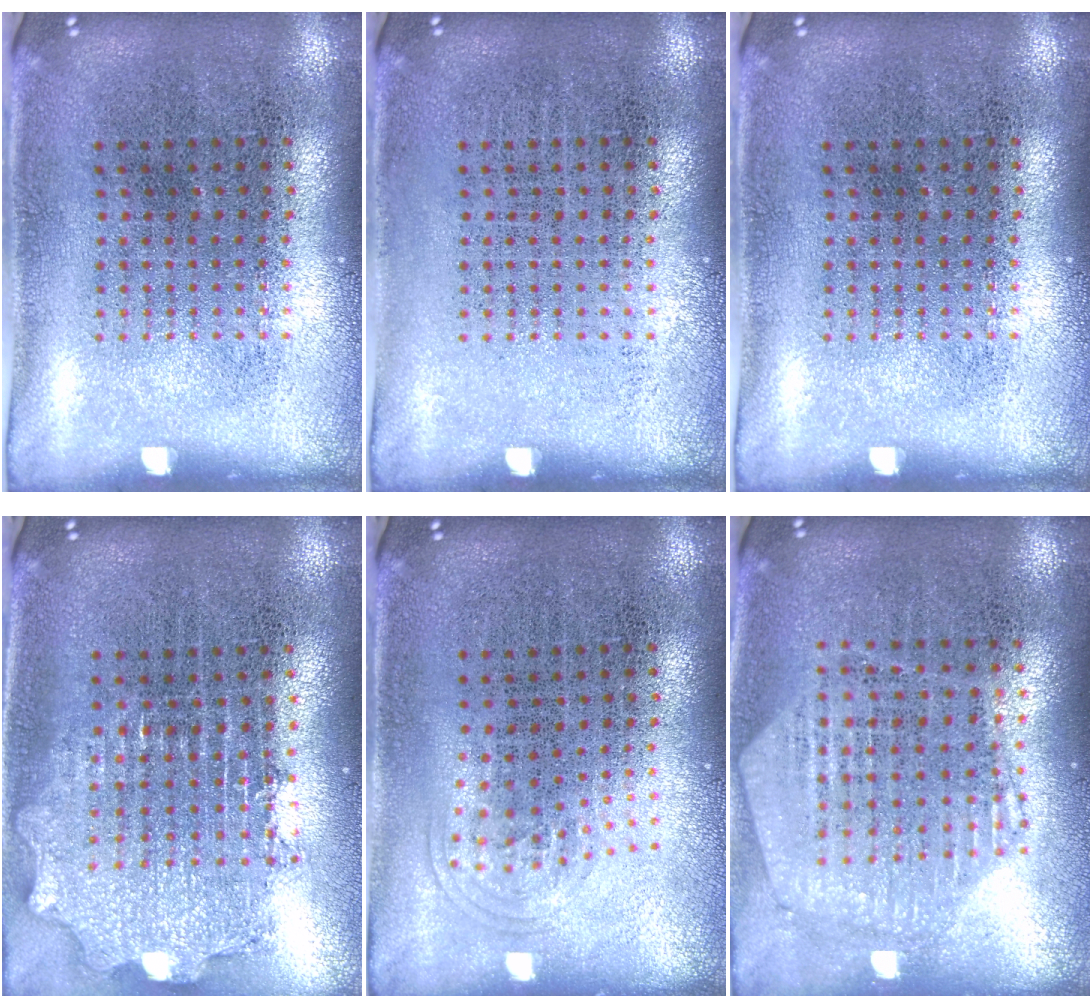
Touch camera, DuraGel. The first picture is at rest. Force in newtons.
{"total": 0.0}
{"total": 0.0}
{"total": 2.0, "press": 1.6, "slide": 1.2}
{"total": 1.0, "press": 0.7, "slide": 0.7}
{"total": 1.1, "press": 1.1, "slide": 0.3}